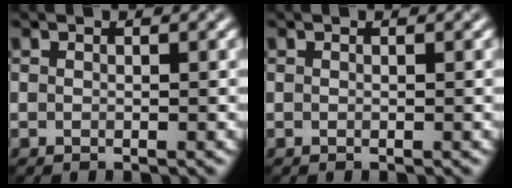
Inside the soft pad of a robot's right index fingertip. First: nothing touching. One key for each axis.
{"total": 0.0}